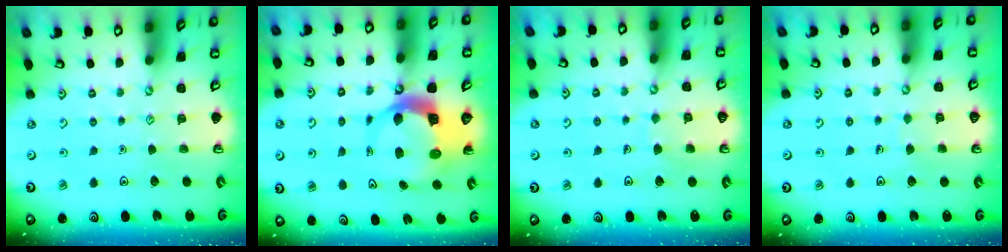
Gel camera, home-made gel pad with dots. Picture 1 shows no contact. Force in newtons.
{"total": 8.5, "press": 8.5, "slide": 0.8}
{"total": 5.6, "press": 5.6, "slide": 0.2}
{"total": 2.3, "press": 2.3, "slide": 0.1}